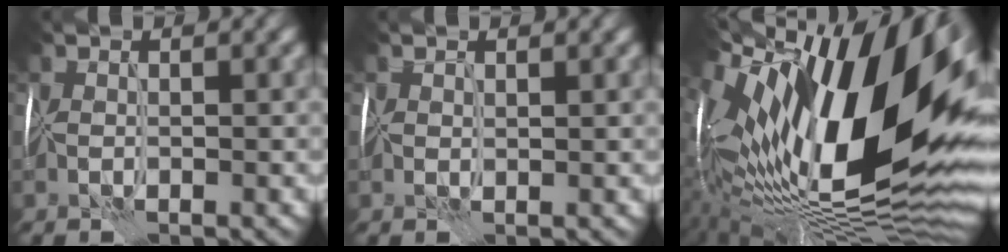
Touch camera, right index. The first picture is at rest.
{"total": 0.7, "force": [0.7, 0.2, 0.1], "torque": [0.003, 0.001, 0.011]}
{"total": 20.0, "force": [3.5, 8.2, 17.9], "torque": [-0.312, -0.009, 0.047]}